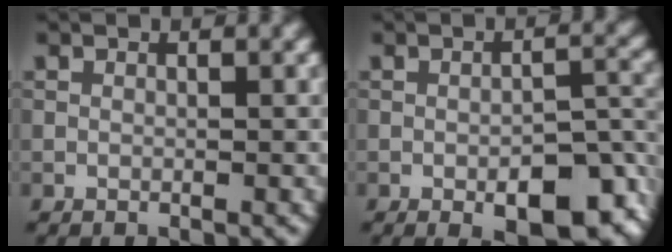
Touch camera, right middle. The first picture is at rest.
{"total": 8.1, "force": [-3.9, 3.2, 6.4], "torque": [-0.086, -0.007, -0.045]}